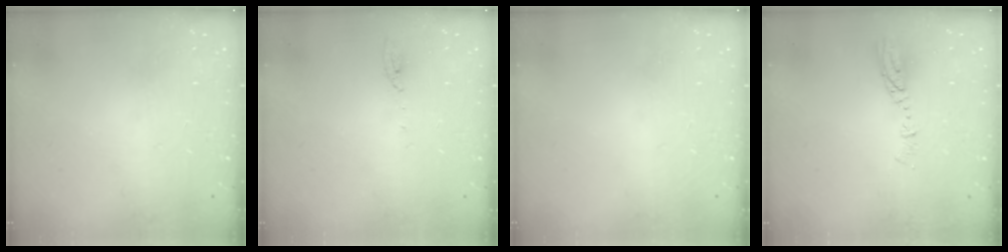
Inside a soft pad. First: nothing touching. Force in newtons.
{"total": 3.5, "press": 3.5, "slide": 0.2}
{"total": 0.0}
{"total": 4.4, "press": 4.4, "slide": 0.4}